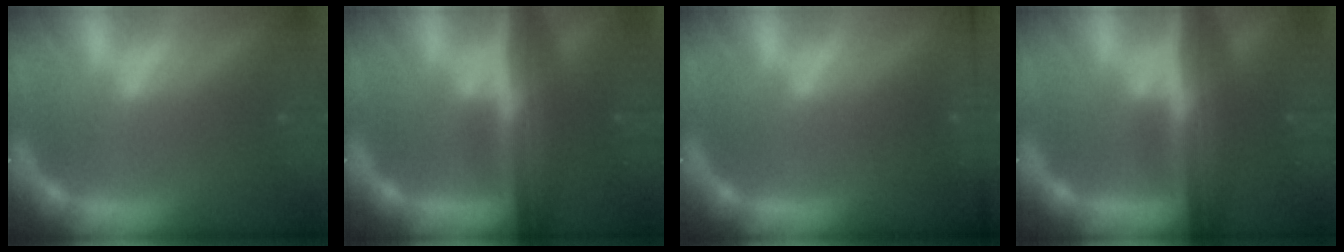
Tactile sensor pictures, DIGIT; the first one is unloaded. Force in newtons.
{"total": 10.1}
{"total": 6.0}
{"total": 10.1}